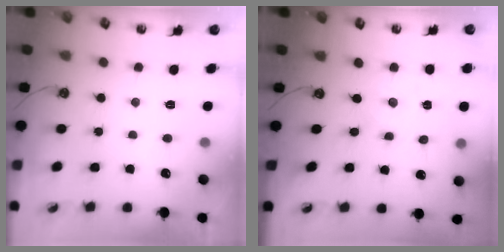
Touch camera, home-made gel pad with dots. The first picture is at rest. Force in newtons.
{"total": 0.0}